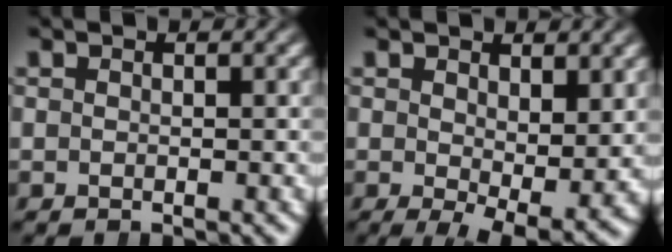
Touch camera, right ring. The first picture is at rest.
{"total": 4.1, "force": [-1.5, 1.7, 3.5], "torque": [-0.051, -0.043, -0.005]}